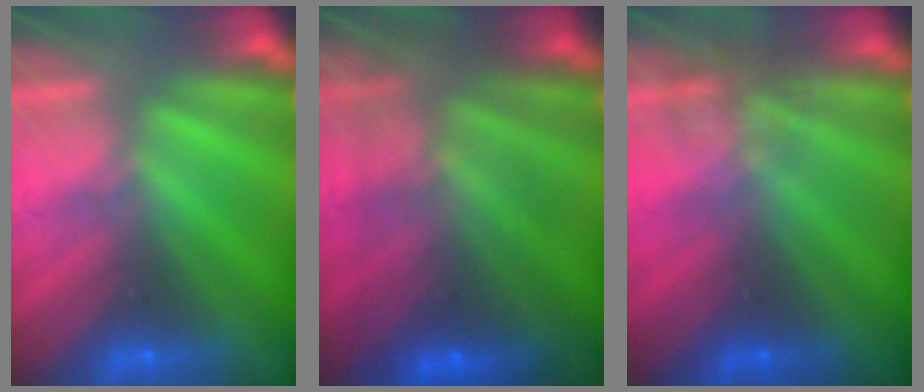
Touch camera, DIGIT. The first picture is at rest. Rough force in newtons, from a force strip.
{"total": 6.9}
{"total": 1.8}